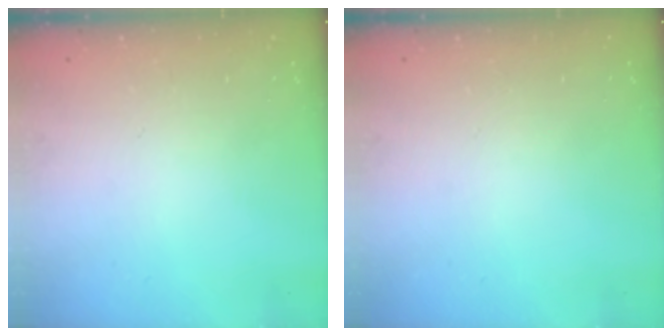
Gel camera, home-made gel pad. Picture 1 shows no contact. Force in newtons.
{"total": 0.0}